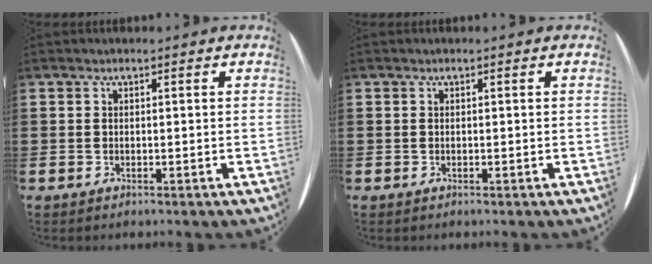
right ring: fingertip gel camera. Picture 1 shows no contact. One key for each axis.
{"total": 0.0}